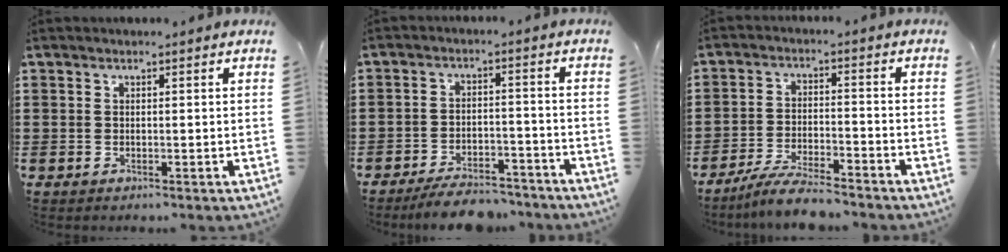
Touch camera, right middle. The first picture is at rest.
{"total": 5.8, "force": [-5.4, 1.0, 1.9], "torque": [-0.032, 0.007, -0.105]}
{"total": 6.2, "force": [-5.6, 0.5, 2.5], "torque": [-0.051, -0.002, -0.108]}